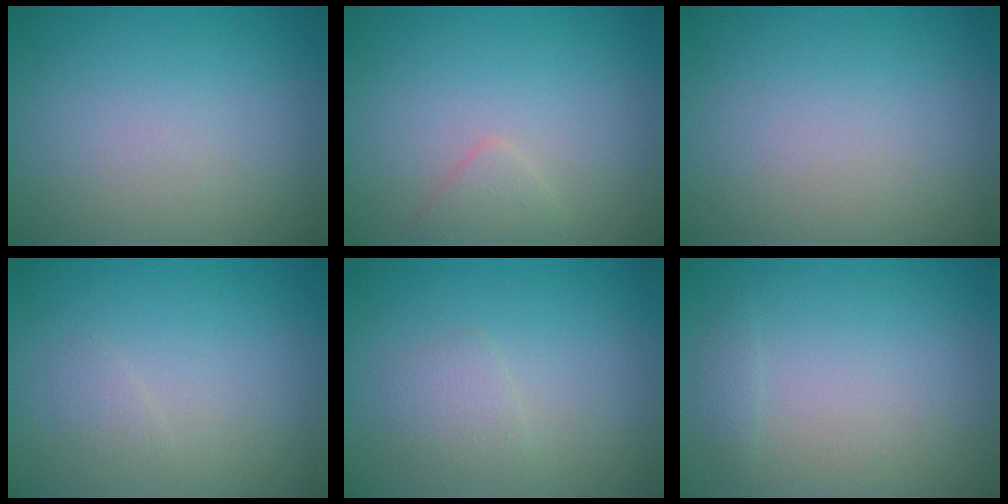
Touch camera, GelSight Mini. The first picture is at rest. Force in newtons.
{"total": 1.3, "press": 1.3, "slide": 0.0}
{"total": 0.0}
{"total": 0.7, "press": 0.7, "slide": 0.0}
{"total": 1.5, "press": 1.5, "slide": 0.2}
{"total": 0.7, "press": 0.7, "slide": 0.0}